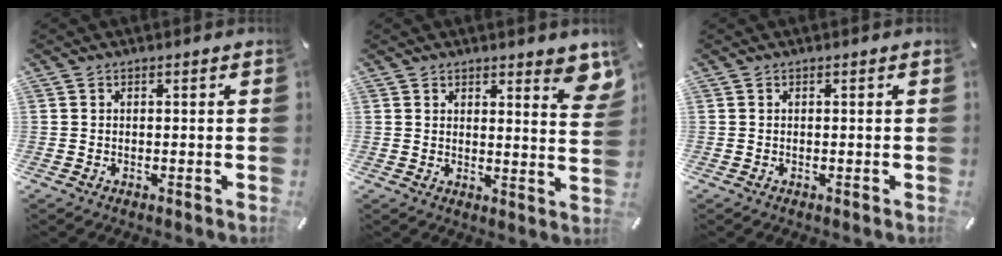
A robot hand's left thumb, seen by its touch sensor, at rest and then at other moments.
{"total": 5.7, "force": [4.3, 2.0, 3.1], "torque": [-0.025, -0.031, 0.069]}
{"total": 0.0}